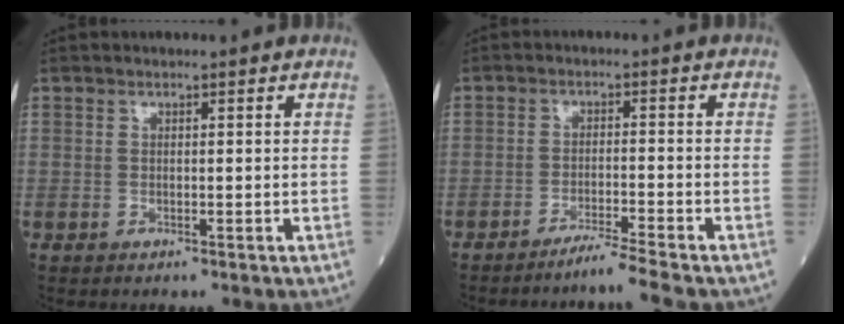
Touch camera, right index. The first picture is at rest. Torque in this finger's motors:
{"motor_torque": [-0.07, -0.10, -0.02, 0.00]}